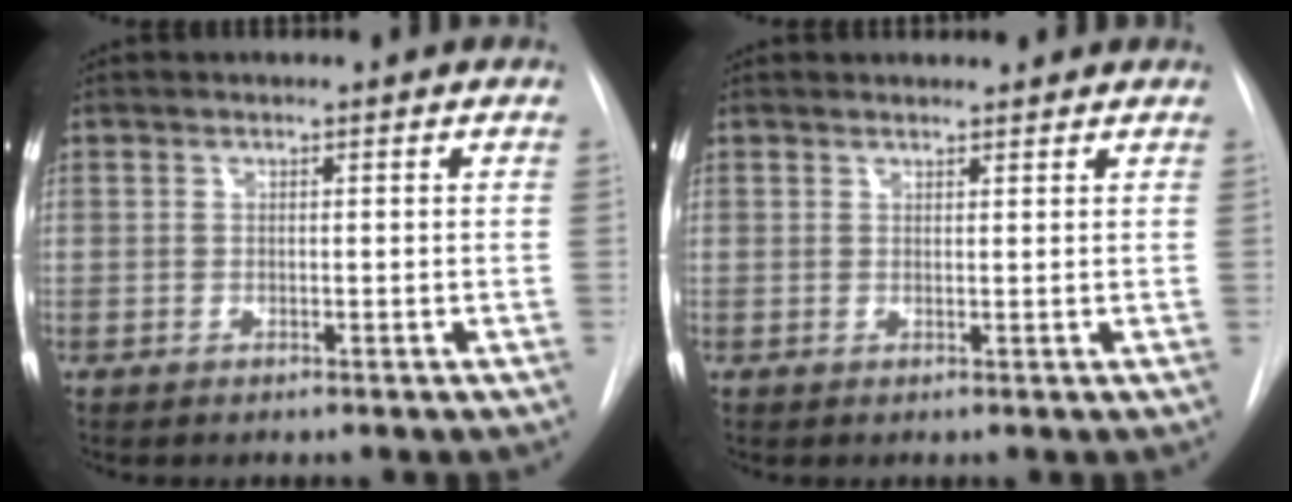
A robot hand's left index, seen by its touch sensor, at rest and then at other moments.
{"total": 1.9, "force": [1.8, 0.6, 0.2], "torque": [-0.006, 0.012, 0.022]}